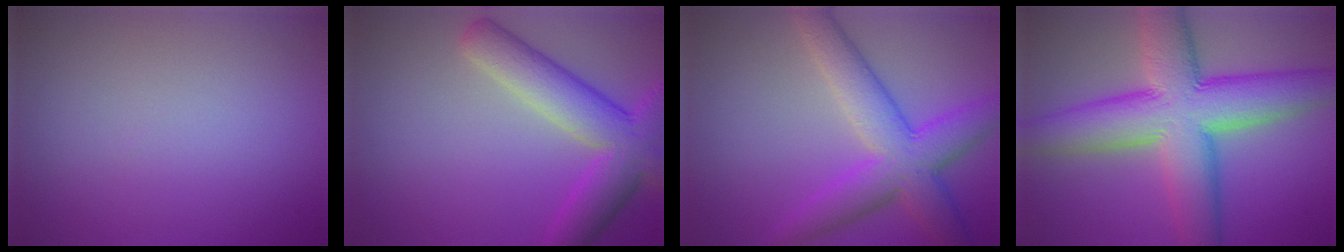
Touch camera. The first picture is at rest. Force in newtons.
{"total": 6.8, "press": 6.8, "slide": 0.4}
{"total": 7.1, "press": 7.1, "slide": 0.3}
{"total": 11.5, "press": 11.5, "slide": 0.4}